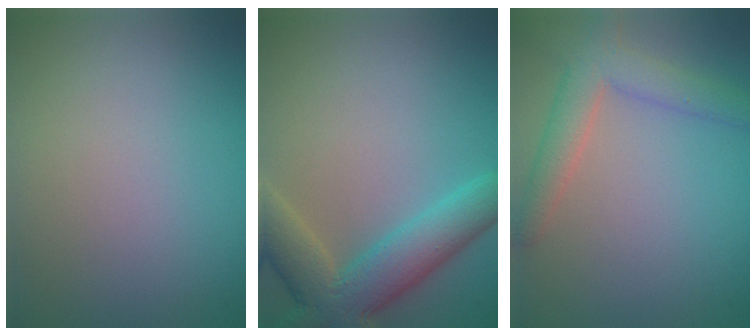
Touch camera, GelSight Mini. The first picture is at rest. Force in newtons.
{"total": 6.9, "press": 6.9, "slide": 0.6}
{"total": 4.2, "press": 4.2, "slide": 0.2}